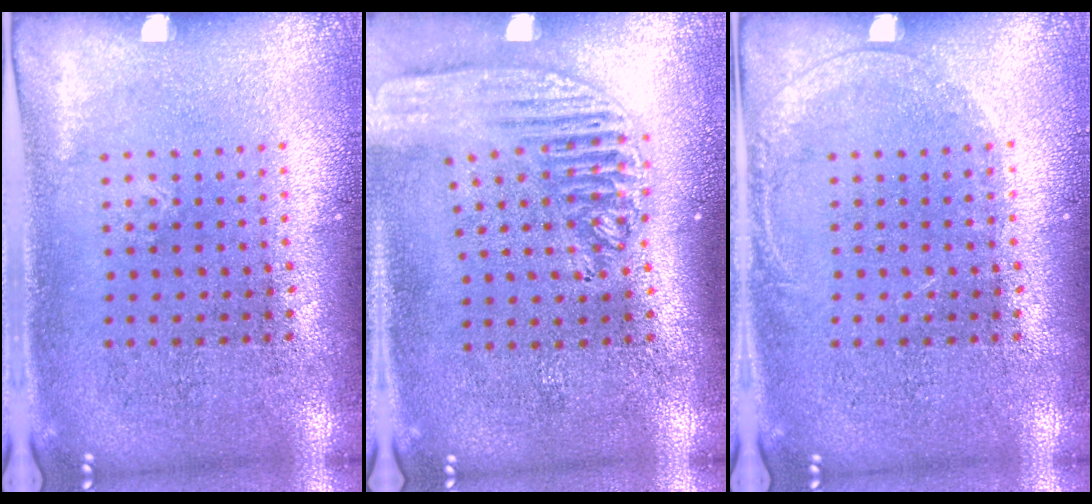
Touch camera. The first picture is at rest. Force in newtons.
{"total": 2.1, "press": 1.8, "slide": 1.1}
{"total": 1.0, "press": 1.0, "slide": 0.2}